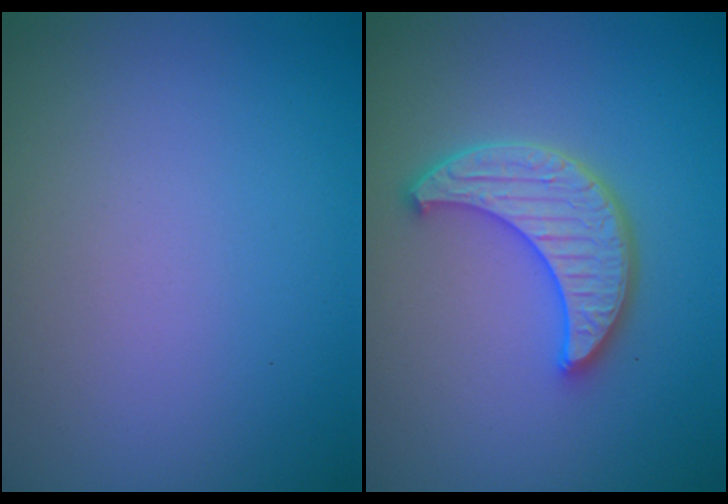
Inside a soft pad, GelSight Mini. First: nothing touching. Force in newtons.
{"total": 4.6, "press": 4.0, "slide": 2.3}